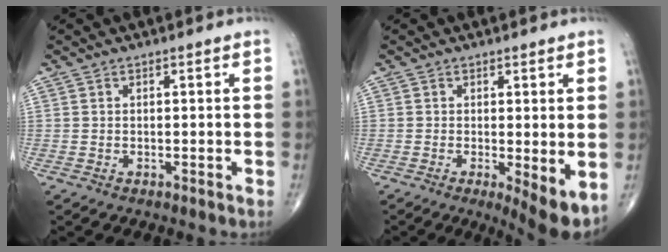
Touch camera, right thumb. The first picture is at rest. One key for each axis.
{"total": 6.0, "fx": -0.9, "fy": 1.8, "fz": 5.6, "tx": -0.083, "ty": -0.019, "tz": -0.013}